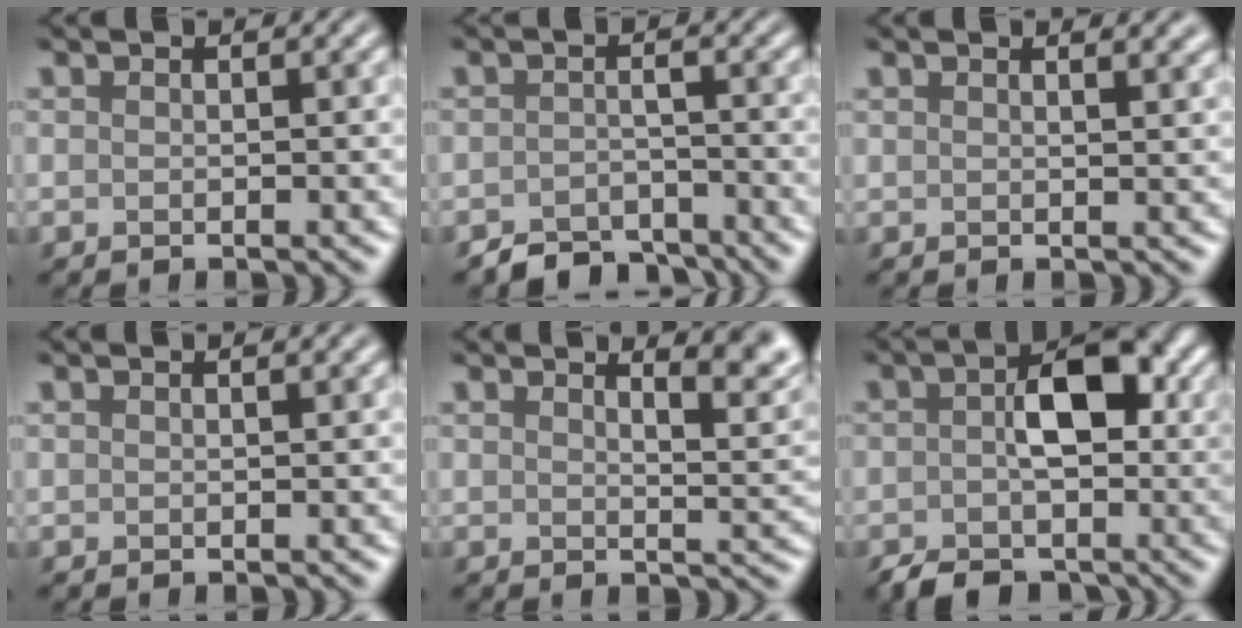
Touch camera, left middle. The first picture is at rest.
{"total": 3.7, "force": [-3.6, 0.7, 0.4], "torque": [-0.005, 0.002, -0.057]}
{"total": 4.2, "force": [2.9, 1.9, 2.4], "torque": [0.000, 0.038, 0.013]}
{"total": 1.8, "force": [1.3, 0.8, 1.1], "torque": [-0.002, 0.013, -0.003]}
{"total": 7.1, "force": [4.8, 2.3, 4.7], "torque": [-0.024, 0.039, 0.042]}
{"total": 7.3, "force": [-1.8, 4.4, 5.5], "torque": [-0.071, 0.008, -0.027]}